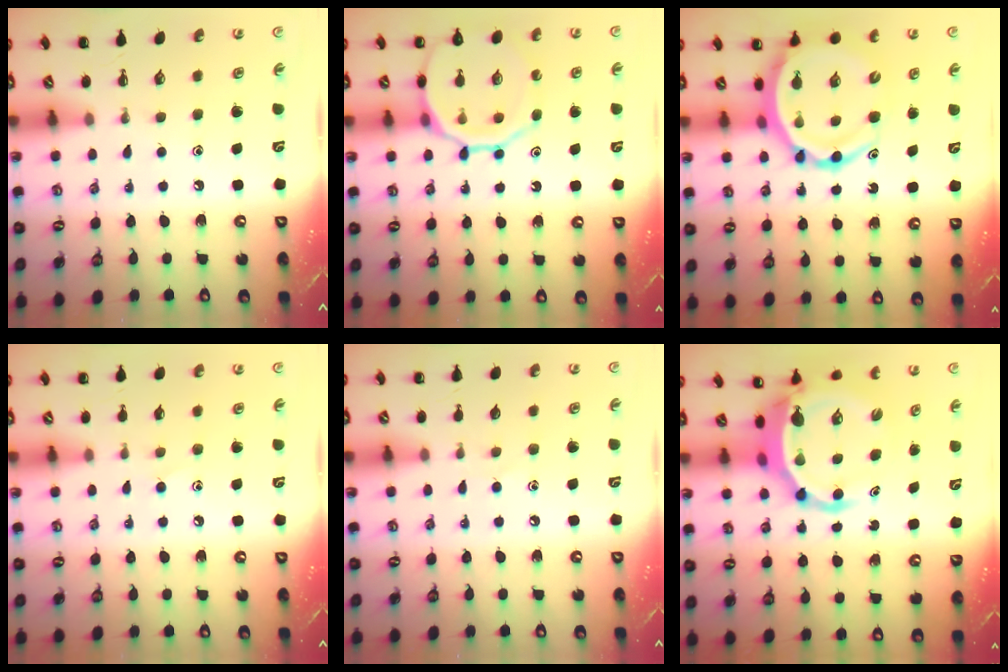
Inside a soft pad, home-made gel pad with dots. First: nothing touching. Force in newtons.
{"total": 14.6, "press": 14.4, "slide": 2.1}
{"total": 14.2, "press": 13.6, "slide": 3.9}
{"total": 5.4, "press": 5.0, "slide": 1.9}
{"total": 2.3, "press": 2.2, "slide": 0.9}
{"total": 7.5, "press": 7.1, "slide": 2.5}